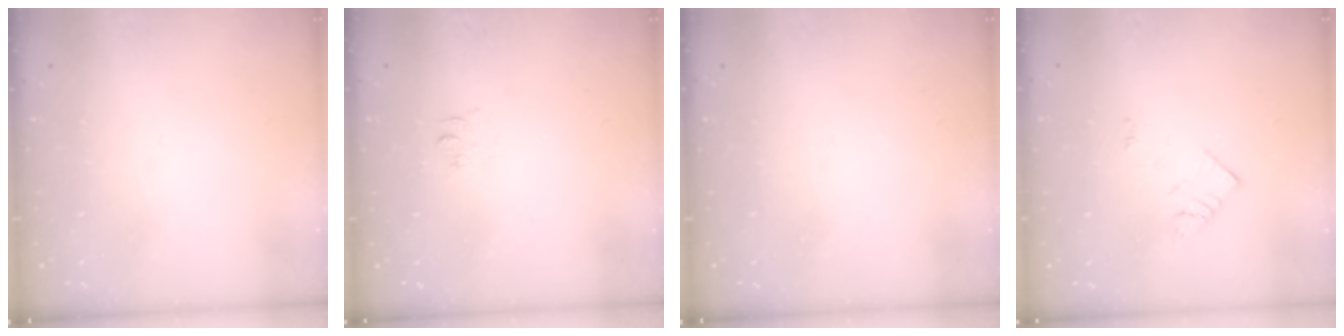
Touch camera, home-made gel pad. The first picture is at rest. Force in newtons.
{"total": 4.5, "press": 4.5, "slide": 0.7}
{"total": 0.0}
{"total": 2.7, "press": 2.6, "slide": 0.4}